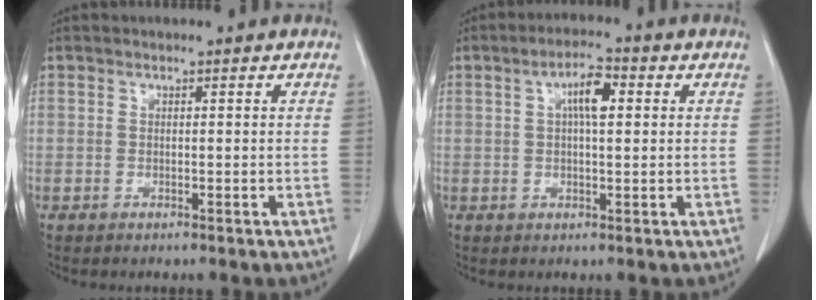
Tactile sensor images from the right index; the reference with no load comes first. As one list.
[{"total": 5.0, "force": [1.3, 1.3, 4.6], "torque": [-0.083, 0.011, 0.020]}]